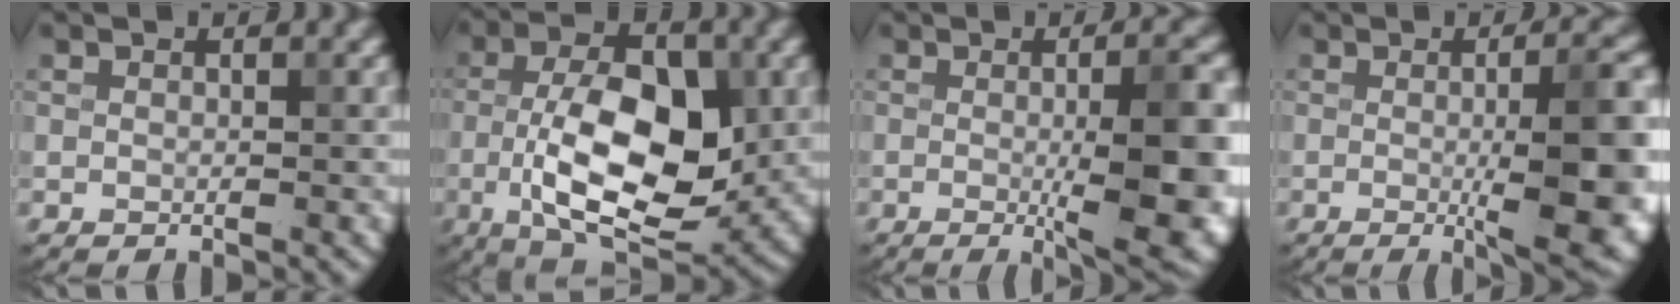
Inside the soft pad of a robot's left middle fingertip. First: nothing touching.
{"total": 11.5, "force": [-1.8, 5.8, 9.8], "torque": [-0.168, -0.002, -0.033]}
{"total": 10.2, "force": [-0.7, 2.6, 9.8], "torque": [-0.124, -0.014, -0.002]}
{"total": 10.5, "force": [-0.7, 2.6, 10.2], "torque": [-0.124, -0.012, -0.003]}